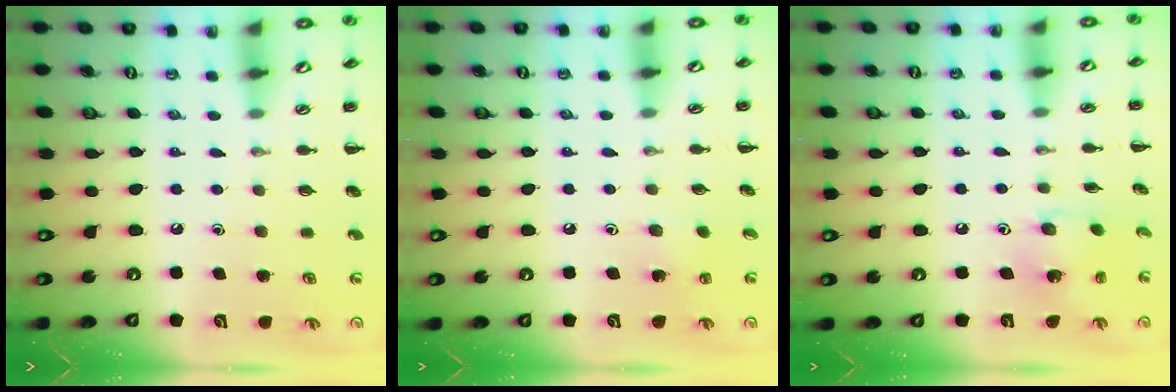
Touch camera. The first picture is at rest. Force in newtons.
{"total": 2.7, "press": 2.6, "slide": 0.9}
{"total": 4.6, "press": 4.5, "slide": 0.9}